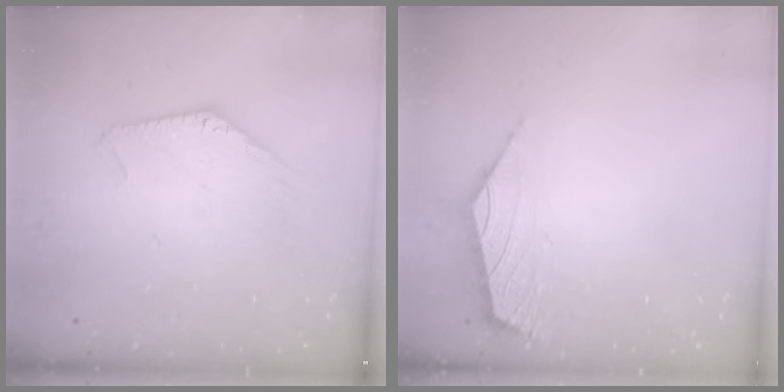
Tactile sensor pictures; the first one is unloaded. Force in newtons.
{"total": 1.8, "press": 1.6, "slide": 0.7}